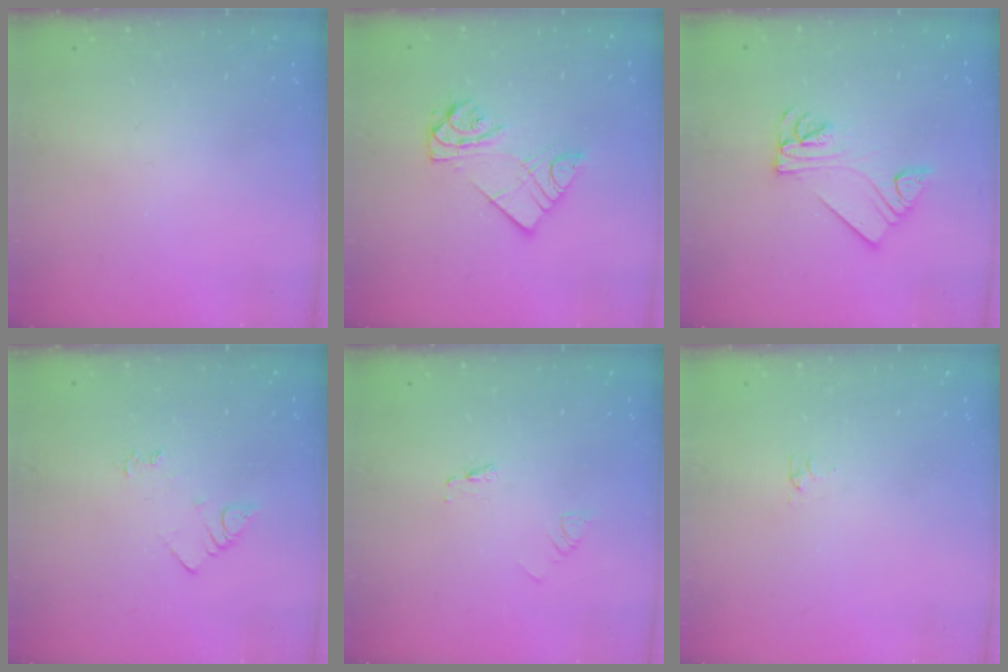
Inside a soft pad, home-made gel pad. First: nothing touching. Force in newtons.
{"total": 9.8, "press": 9.8, "slide": 0.7}
{"total": 7.9, "press": 7.9, "slide": 0.8}
{"total": 4.2, "press": 4.1, "slide": 0.6}
{"total": 2.1, "press": 2.1, "slide": 0.1}
{"total": 2.9, "press": 2.9, "slide": 0.5}